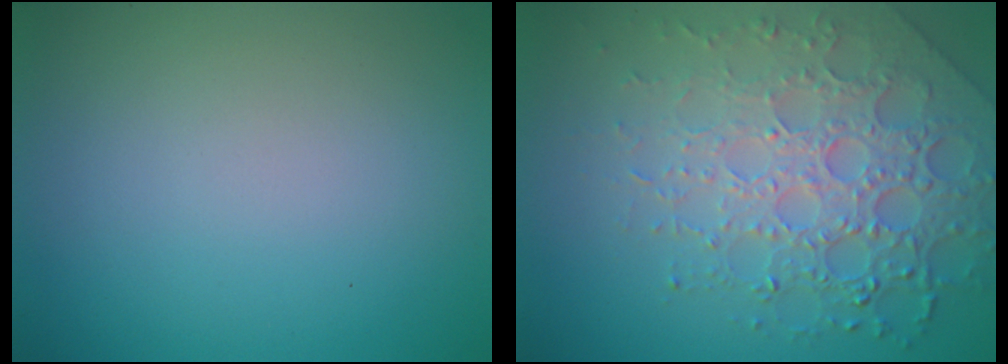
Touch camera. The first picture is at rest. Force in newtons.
{"total": 7.8, "press": 5.4, "slide": 5.6}